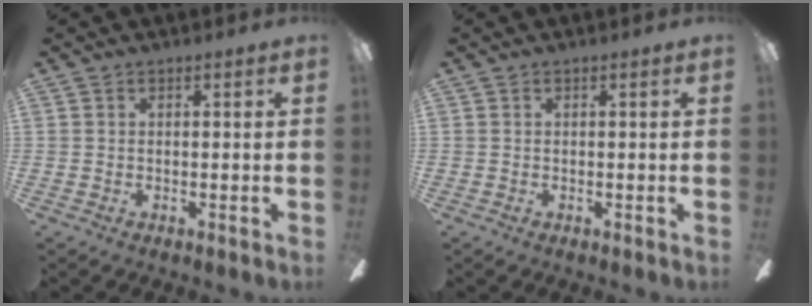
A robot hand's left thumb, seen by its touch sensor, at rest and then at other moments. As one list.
[{"total": 0.0}]